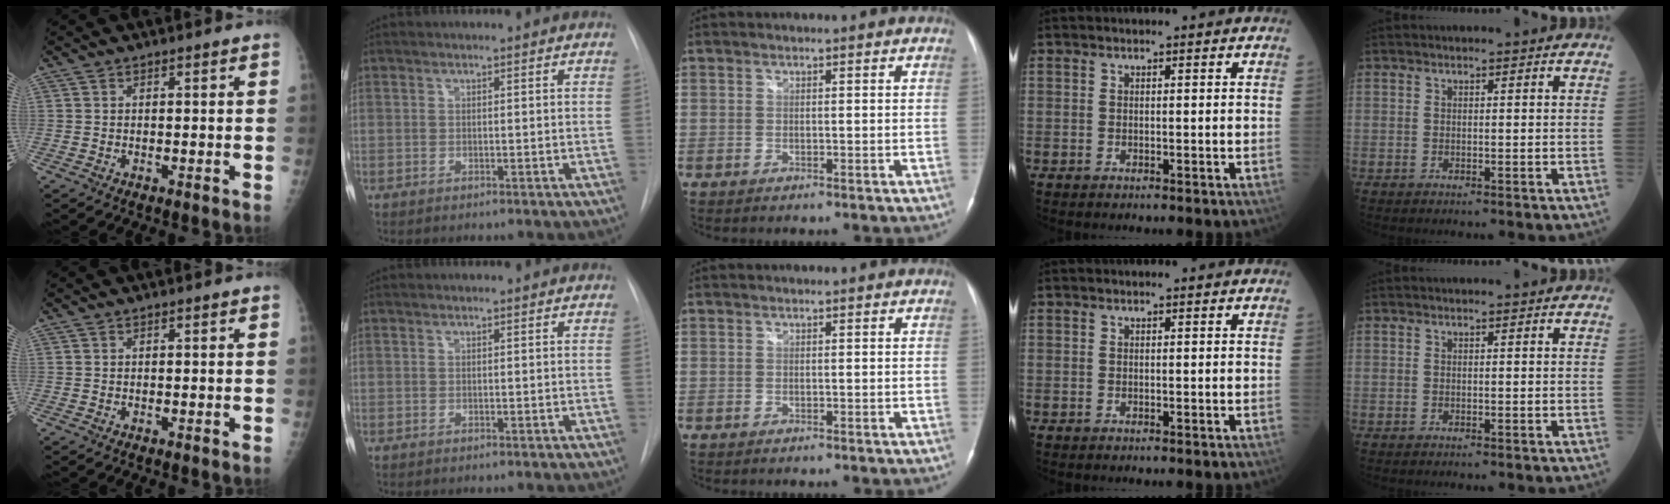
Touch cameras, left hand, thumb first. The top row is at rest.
{}